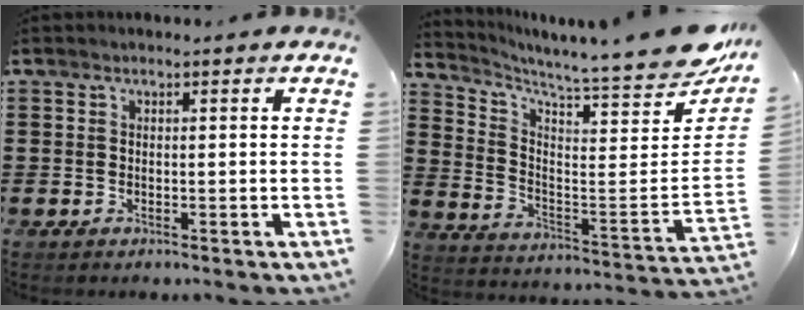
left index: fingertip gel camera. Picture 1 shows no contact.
{"total": 6.6, "force": [6.0, -0.2, 2.8], "torque": [-0.061, -0.080, 0.093]}